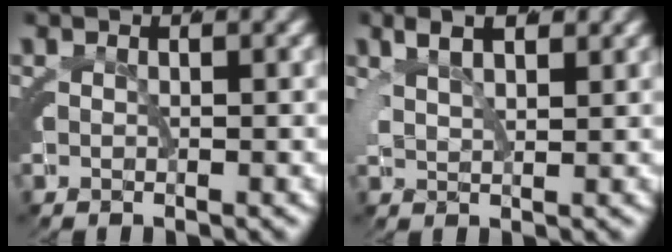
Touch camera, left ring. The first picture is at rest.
{"total": 3.9, "force": [2.0, 2.7, 2.1], "torque": [-0.042, 0.006, 0.027]}